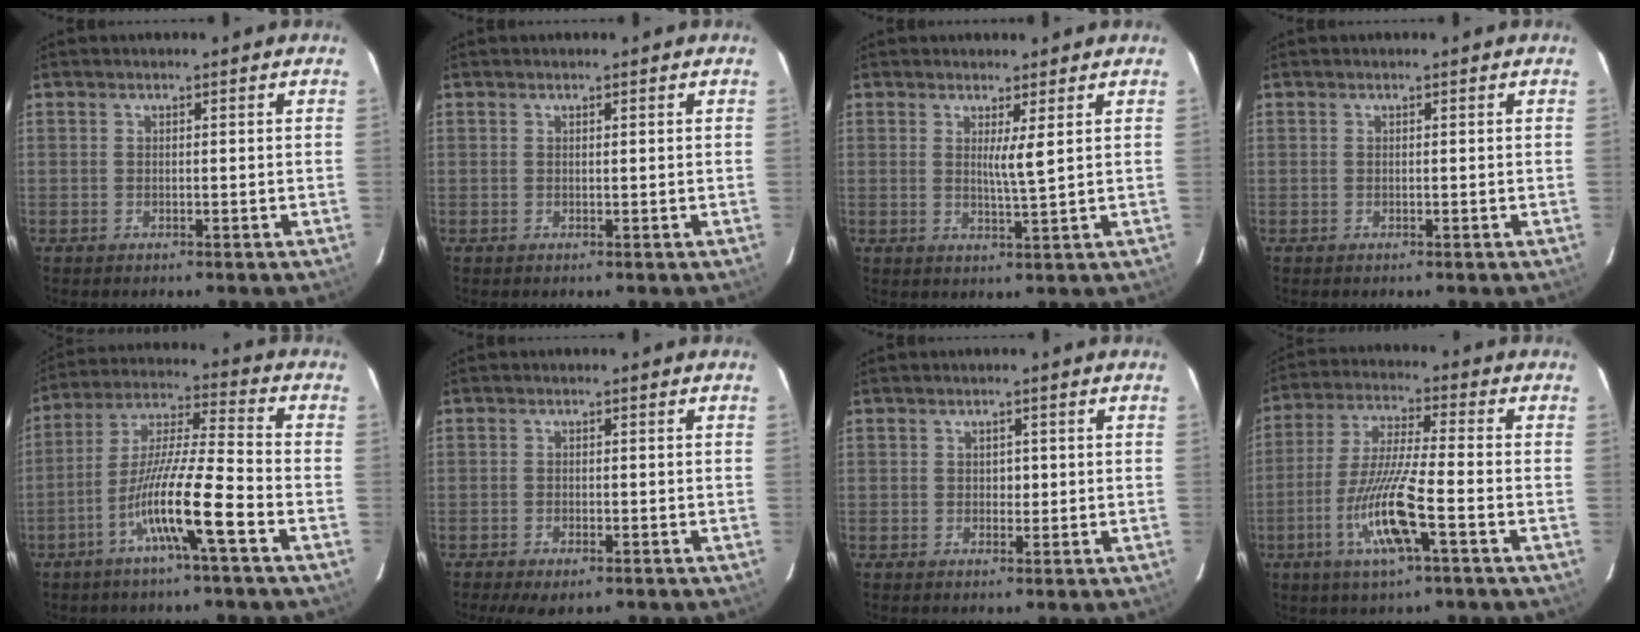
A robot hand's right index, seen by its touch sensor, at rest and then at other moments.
{"total": 0.0}
{"total": 2.8, "force": [1.0, -0.5, 2.6], "torque": [-0.048, -0.012, 0.019]}
{"total": 0.0}
{"total": 12.4, "force": [-5.6, -0.4, 11.1], "torque": [-0.214, 0.002, -0.107]}
{"total": 3.7, "force": [-2.5, 1.4, 2.3], "torque": [-0.035, -0.007, -0.032]}
{"total": 1.3, "force": [0.1, 1.0, 0.9], "torque": [-0.010, 0.002, 0.002]}
{"total": 11.8, "force": [-4.4, 0.4, 10.9], "torque": [-0.219, -0.012, -0.085]}